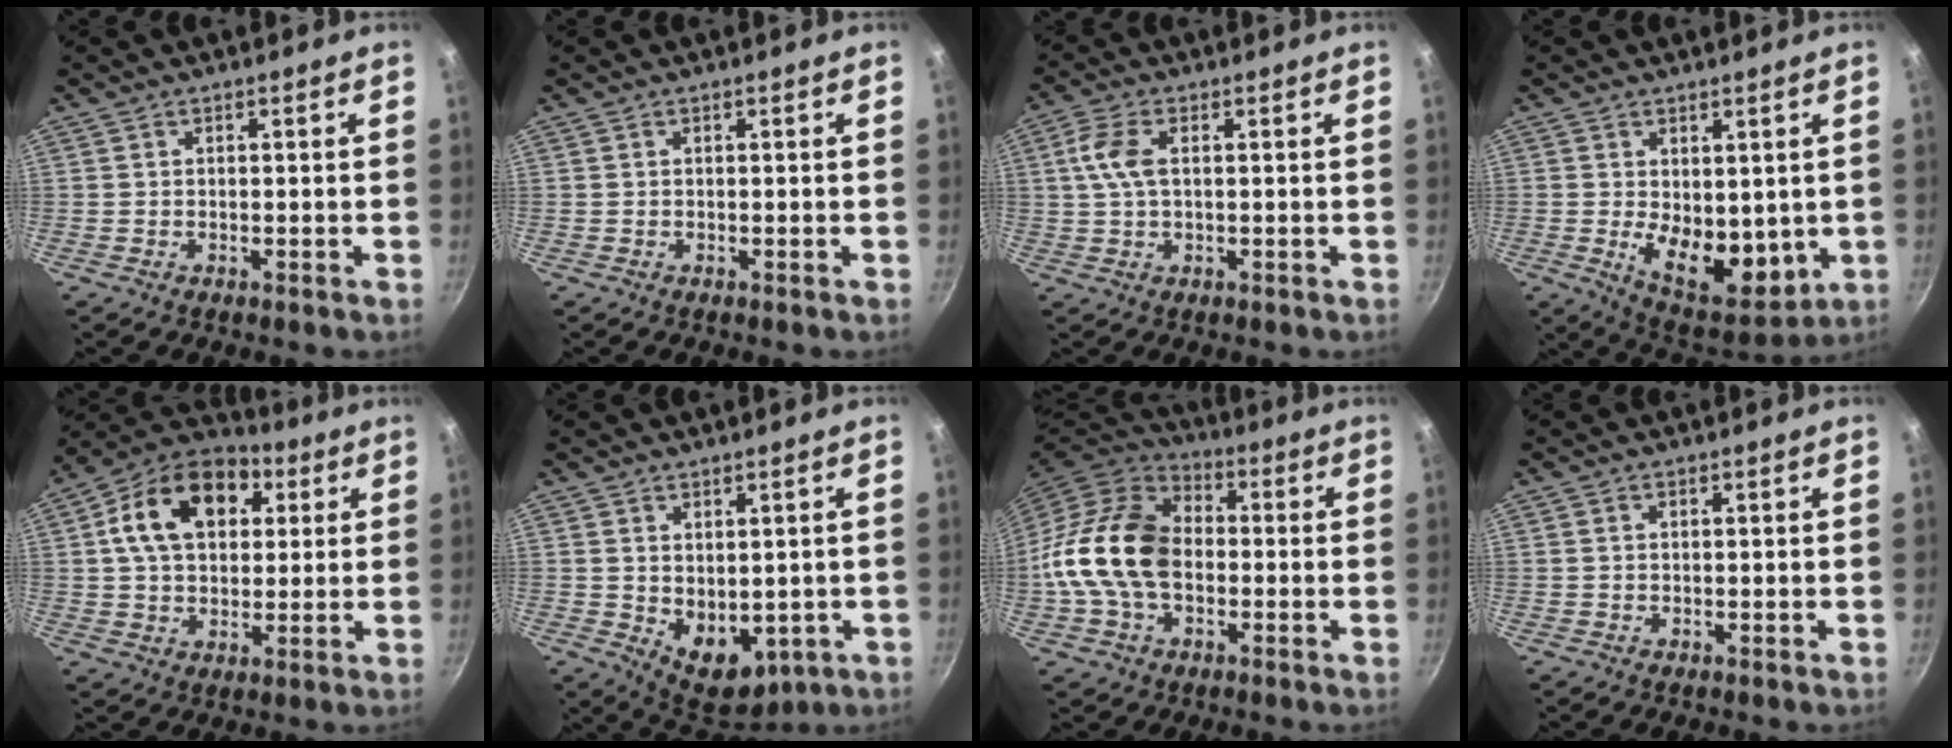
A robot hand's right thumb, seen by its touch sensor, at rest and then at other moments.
{"total": 0.0}
{"total": 5.8, "force": [1.1, 3.1, 4.8], "torque": [-0.101, 0.011, 0.018]}
{"total": 12.2, "force": [0.0, 7.2, 9.8], "torque": [-0.112, -0.035, 0.019]}
{"total": 18.0, "force": [5.0, 12.5, 11.9], "torque": [-0.180, 0.019, 0.067]}
{"total": 9.2, "force": [-0.3, 6.2, 6.8], "torque": [-0.072, -0.019, 0.019]}
{"total": 18.0, "force": [-1.6, 12.6, 12.7], "torque": [-0.216, 0.033, -0.044]}
{"total": 0.6, "force": [0.3, 0.5, 0.3], "torque": [-0.006, 0.003, 0.004]}